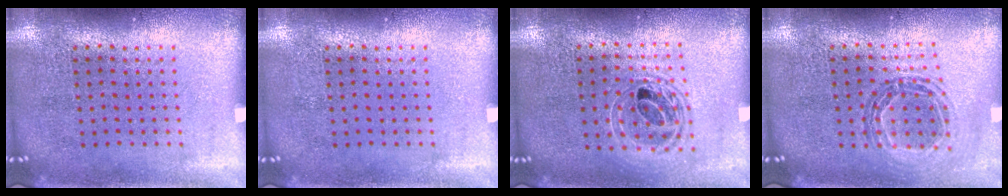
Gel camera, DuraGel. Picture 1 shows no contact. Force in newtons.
{"total": 0.0}
{"total": 1.7, "press": 1.4, "slide": 0.9}
{"total": 0.8, "press": 0.8, "slide": 0.1}